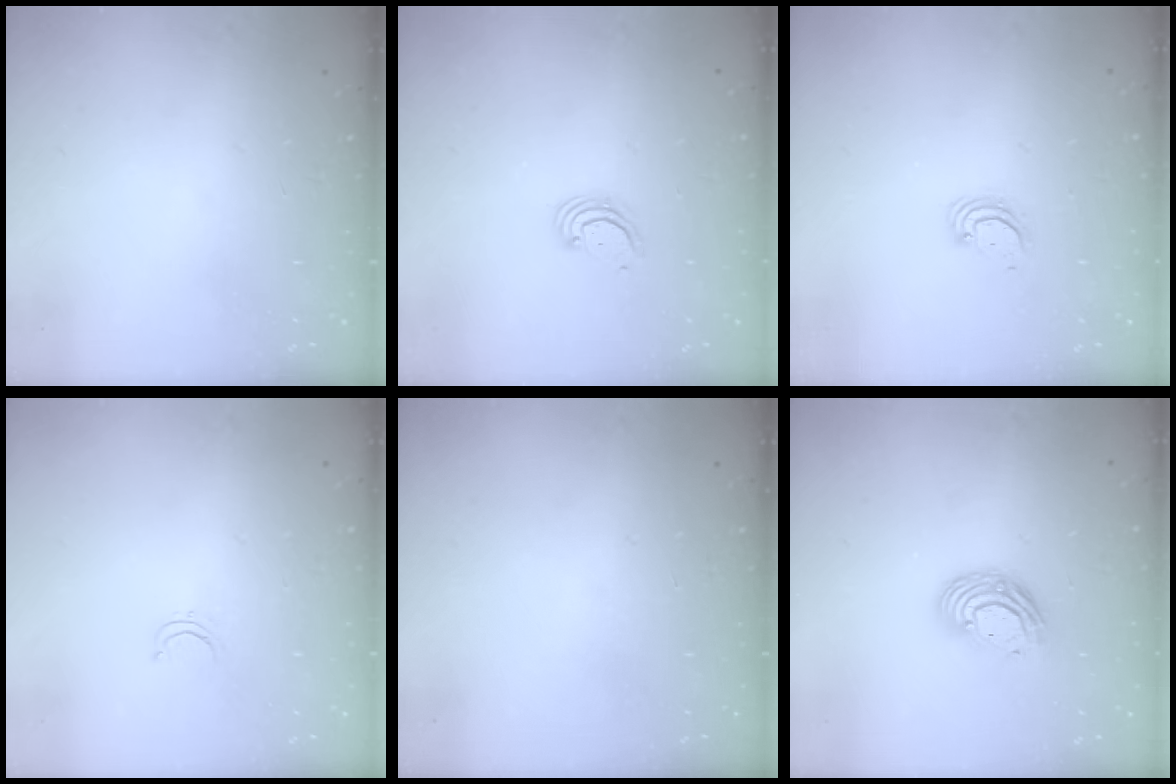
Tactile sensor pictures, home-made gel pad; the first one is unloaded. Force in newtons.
{"total": 2.7, "press": 2.7, "slide": 0.3}
{"total": 2.9, "press": 2.9, "slide": 0.3}
{"total": 2.8, "press": 2.8, "slide": 0.2}
{"total": 0.0}
{"total": 9.8, "press": 9.8, "slide": 0.6}